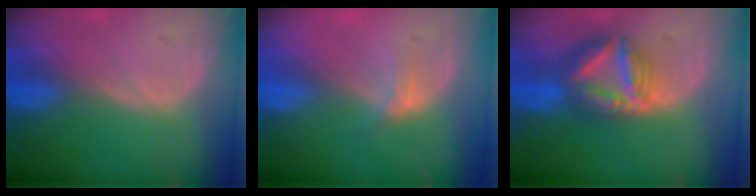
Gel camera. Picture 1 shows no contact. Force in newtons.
{"total": 2.3, "press": 1.9, "slide": 1.3}
{"total": 7.7, "press": 7.7, "slide": 0.7}